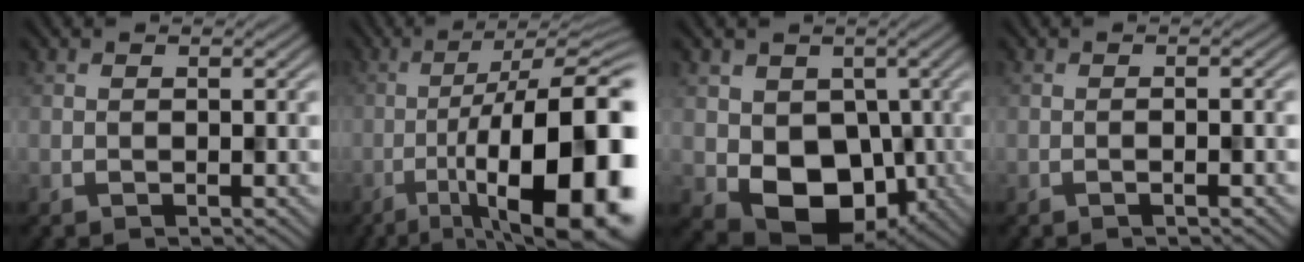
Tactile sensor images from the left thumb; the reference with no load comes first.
{"total": 18.3, "force": [-6.6, 5.8, 16.0], "torque": [-0.209, -0.012, -0.091]}
{"total": 7.8, "force": [-1.1, 6.5, 4.0], "torque": [-0.074, -0.026, -0.015]}
{"total": 1.1, "force": [-0.5, 0.2, 1.0], "torque": [-0.010, 0.007, -0.012]}